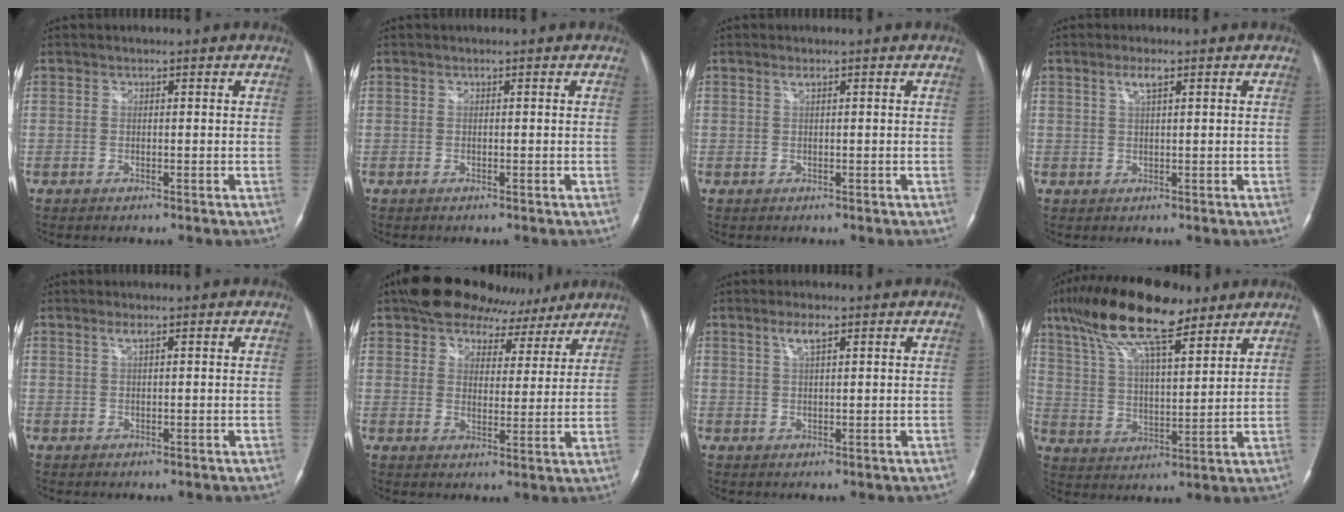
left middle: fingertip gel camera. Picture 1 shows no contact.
{"total": 0.0}
{"total": 0.6, "force": [0.4, 0.1, 0.5], "torque": [-0.011, 0.002, 0.007]}
{"total": 2.2, "force": [1.2, 0.5, 1.8], "torque": [-0.039, 0.004, 0.025]}
{"total": 1.1, "force": [0.7, 0.2, 0.9], "torque": [-0.020, 0.004, 0.014]}
{"total": 12.5, "force": [10.1, 6.2, 4.1], "torque": [-0.048, 0.024, 0.137]}
{"total": 2.6, "force": [1.4, 0.7, 2.0], "torque": [-0.046, 0.004, 0.031]}
{"total": 17.0, "force": [11.7, 4.3, 11.6], "torque": [-0.227, 0.029, 0.210]}